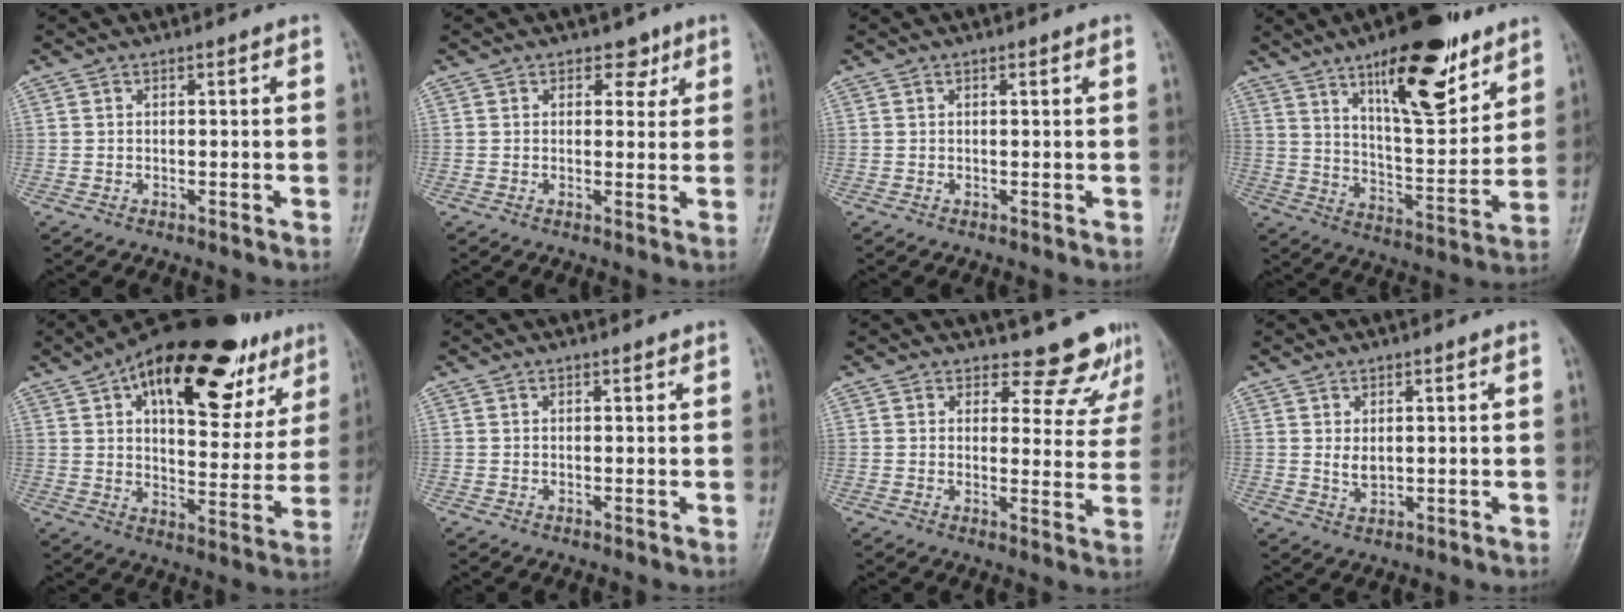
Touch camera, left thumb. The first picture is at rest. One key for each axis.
{"total": 3.1, "fx": 1.7, "fy": 2.2, "fz": 1.2, "tx": 0.007, "ty": -0.007, "tz": 0.020}
{"total": 0.0}
{"total": 19.7, "fx": 11.8, "fy": 6.6, "fz": 14.3, "tx": -0.183, "ty": -0.065, "tz": 0.194}
{"total": 27.7, "fx": 15.2, "fy": 12.6, "fz": 19.4, "tx": -0.245, "ty": -0.012, "tz": 0.224}
{"total": 0.6, "fx": 0.5, "fy": 0.1, "fz": 0.3, "tx": -0.007, "ty": -0.003, "tz": 0.007}
{"total": 8.8, "fx": 8.2, "fy": 3.2, "fz": 0.4, "tx": 0.036, "ty": -0.069, "tz": 0.083}
{"total": 2.3, "fx": 0.7, "fy": 1.2, "fz": 1.9, "tx": -0.029, "ty": -0.007, "tz": 0.017}